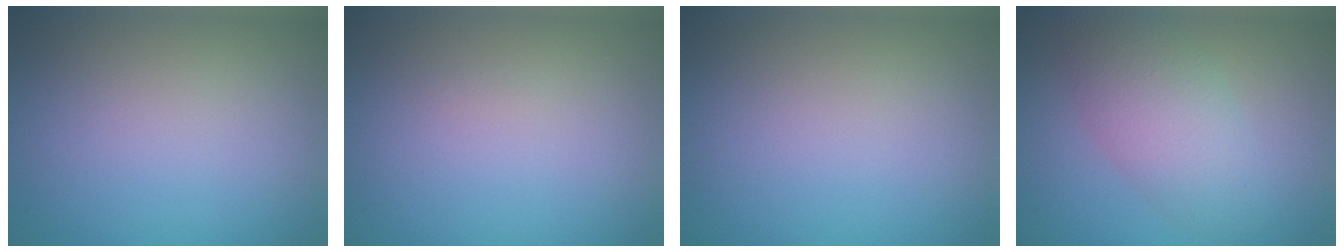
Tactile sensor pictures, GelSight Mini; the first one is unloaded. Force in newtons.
{"total": 0.0}
{"total": 0.0}
{"total": 4.8, "press": 4.8, "slide": 0.0}